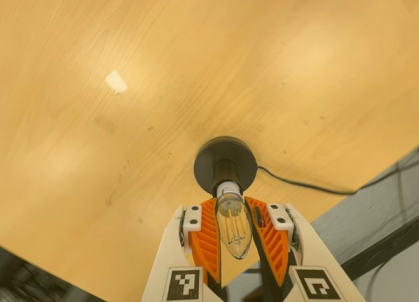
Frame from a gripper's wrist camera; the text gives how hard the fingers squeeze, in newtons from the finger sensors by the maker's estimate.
{"total": 16.2, "left": 15.5, "right": 16.8}